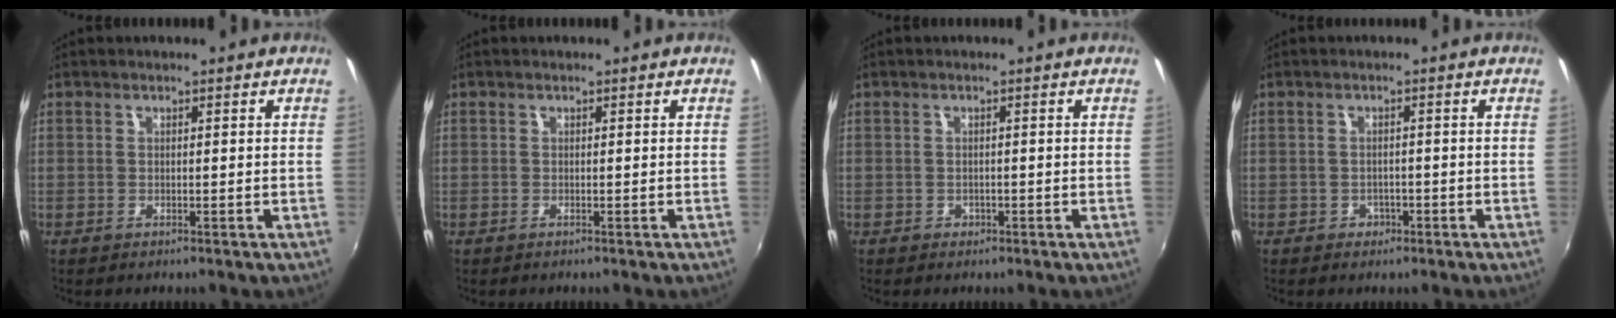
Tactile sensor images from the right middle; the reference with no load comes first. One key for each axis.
{"total": 0.0}
{"total": 1.2, "fx": -0.6, "fy": 1.0, "fz": 0.2, "tx": -0.003, "ty": -0.002, "tz": -0.005}
{"total": 2.3, "fx": -1.0, "fy": 2.0, "fz": 0.4, "tx": -0.009, "ty": 0.001, "tz": -0.013}